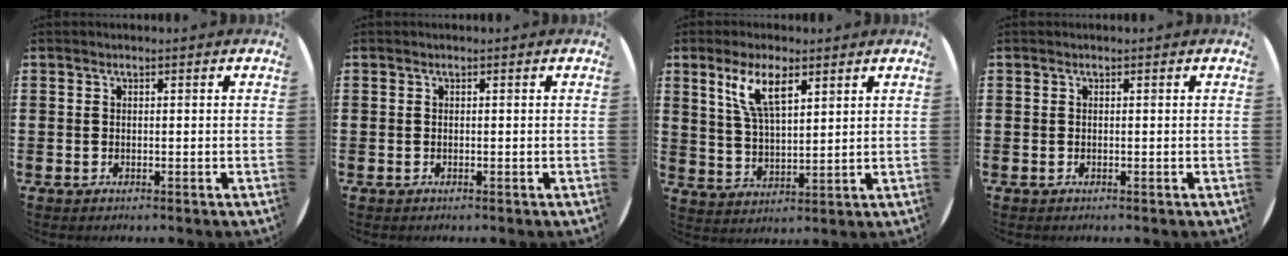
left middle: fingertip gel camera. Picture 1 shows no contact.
{"total": 0.0}
{"total": 7.1, "force": [4.4, 2.3, 5.1], "torque": [-0.113, 0.003, 0.077]}
{"total": 0.0}